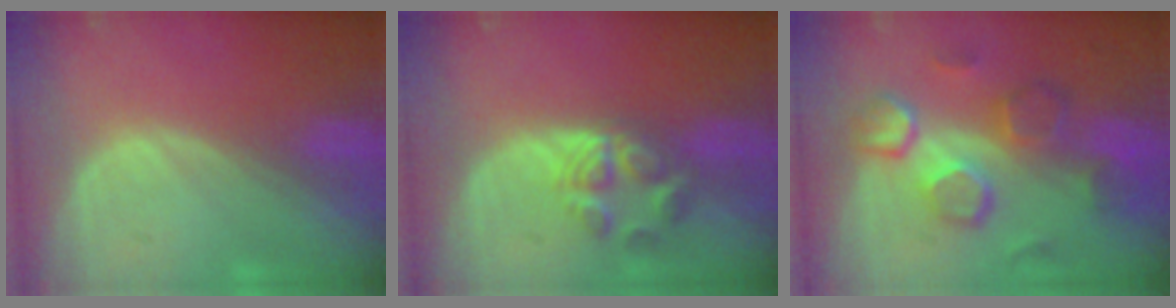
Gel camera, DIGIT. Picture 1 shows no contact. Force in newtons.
{"total": 5.7, "press": 4.7, "slide": 3.2}
{"total": 10.5, "press": 9.1, "slide": 5.2}